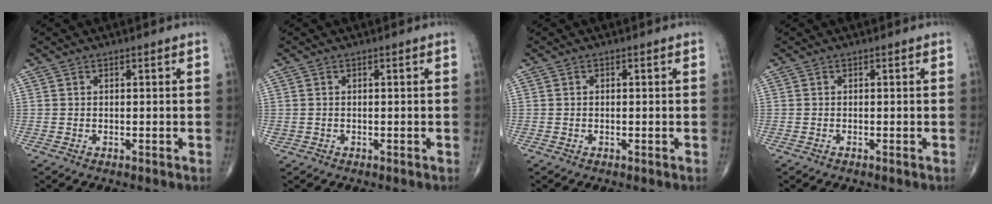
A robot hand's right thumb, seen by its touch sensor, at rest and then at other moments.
{"total": 0.8, "force": [0.0, 0.8, 0.0], "torque": [-0.004, 0.001, 0.002]}
{"total": 0.0}
{"total": 0.0}